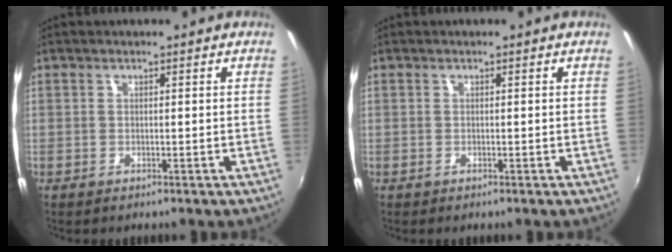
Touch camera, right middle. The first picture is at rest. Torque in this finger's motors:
{"motor_torque": [0.11, 0.09, -0.01, -0.02]}